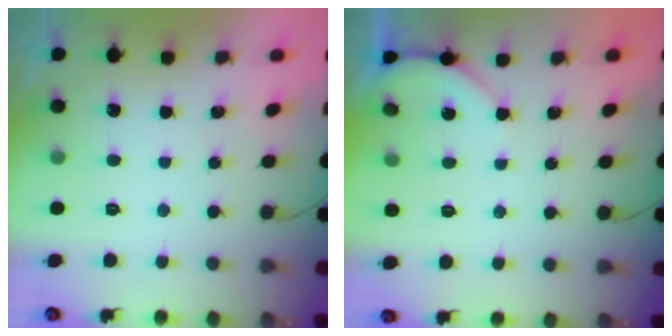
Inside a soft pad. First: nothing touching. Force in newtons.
{"total": 2.3, "press": 2.2, "slide": 0.4}